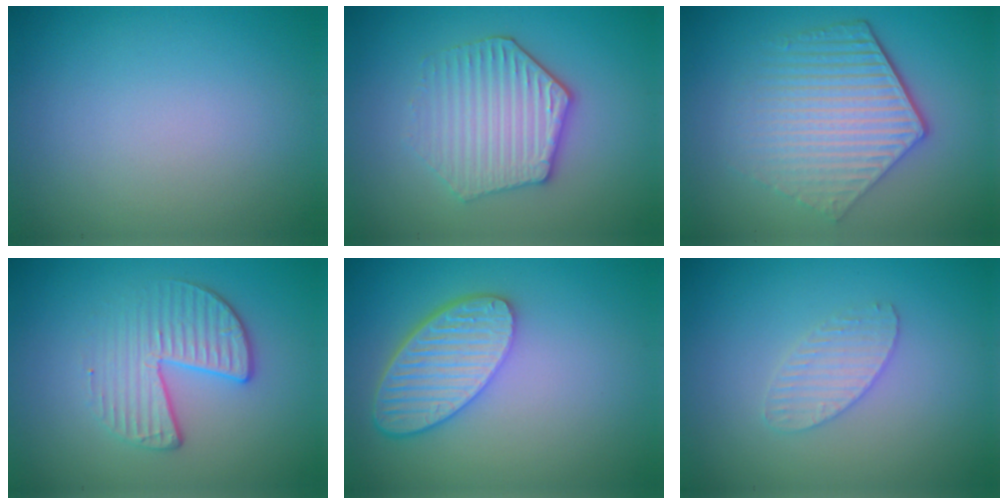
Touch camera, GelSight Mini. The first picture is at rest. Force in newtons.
{"total": 4.3, "press": 4.0, "slide": 1.8}
{"total": 6.1, "press": 4.4, "slide": 4.2}
{"total": 3.8, "press": 3.1, "slide": 2.1}
{"total": 5.6, "press": 4.5, "slide": 3.3}
{"total": 2.0, "press": 2.0, "slide": 0.1}